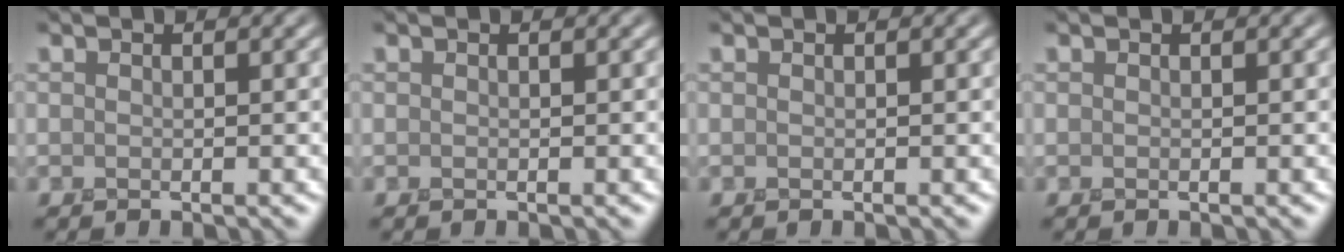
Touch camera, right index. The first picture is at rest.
{"total": 0.0}
{"total": 0.0}
{"total": 0.0}